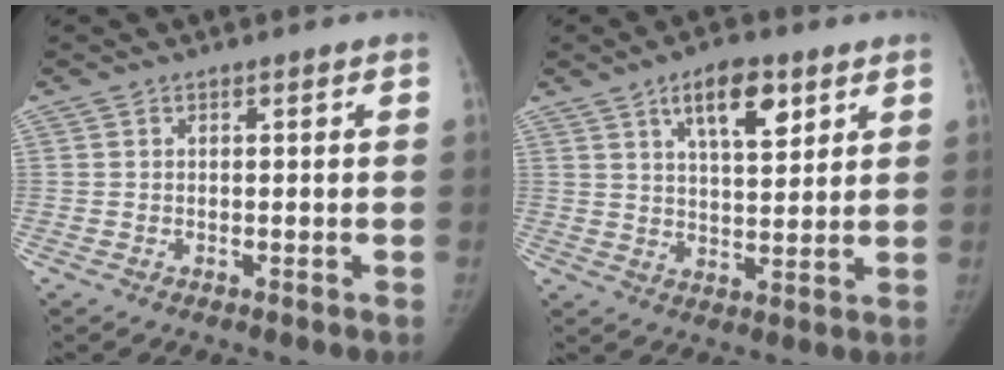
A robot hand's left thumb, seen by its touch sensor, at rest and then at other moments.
{"total": 10.1, "force": [5.3, 4.2, 7.5], "torque": [-0.099, -0.027, 0.087]}